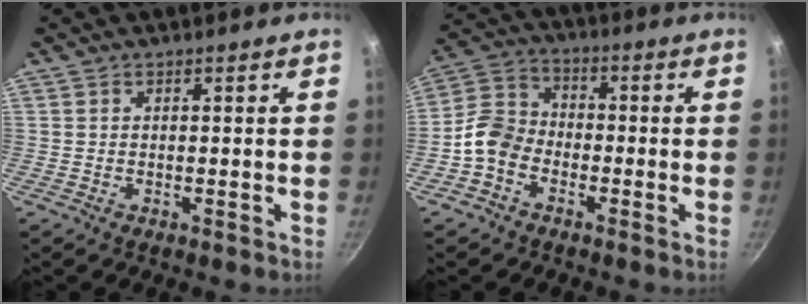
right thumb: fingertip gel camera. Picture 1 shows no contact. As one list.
[{"total": 8.4, "force": [-3.7, 6.2, 4.3], "torque": [-0.065, 0.038, -0.092]}]